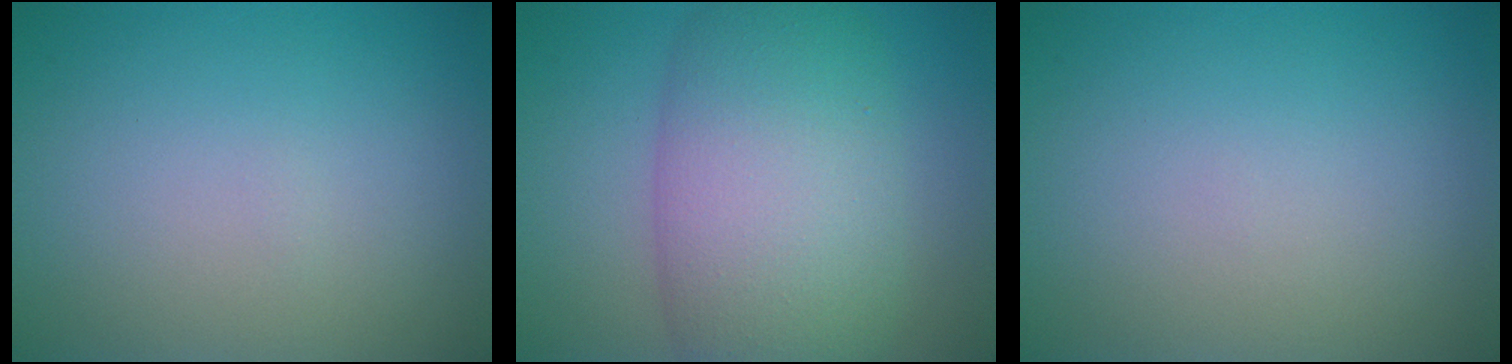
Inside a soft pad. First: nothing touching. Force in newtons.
{"total": 10.1, "press": 10.1, "slide": 0.3}
{"total": 0.0}